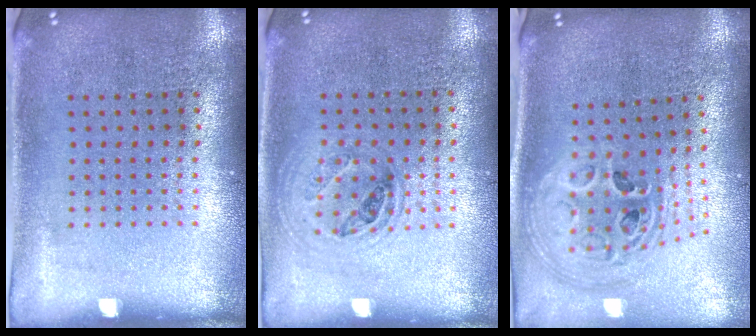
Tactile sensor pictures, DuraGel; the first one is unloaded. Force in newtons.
{"total": 1.0, "press": 0.9, "slide": 0.4}
{"total": 2.6, "press": 1.9, "slide": 1.8}